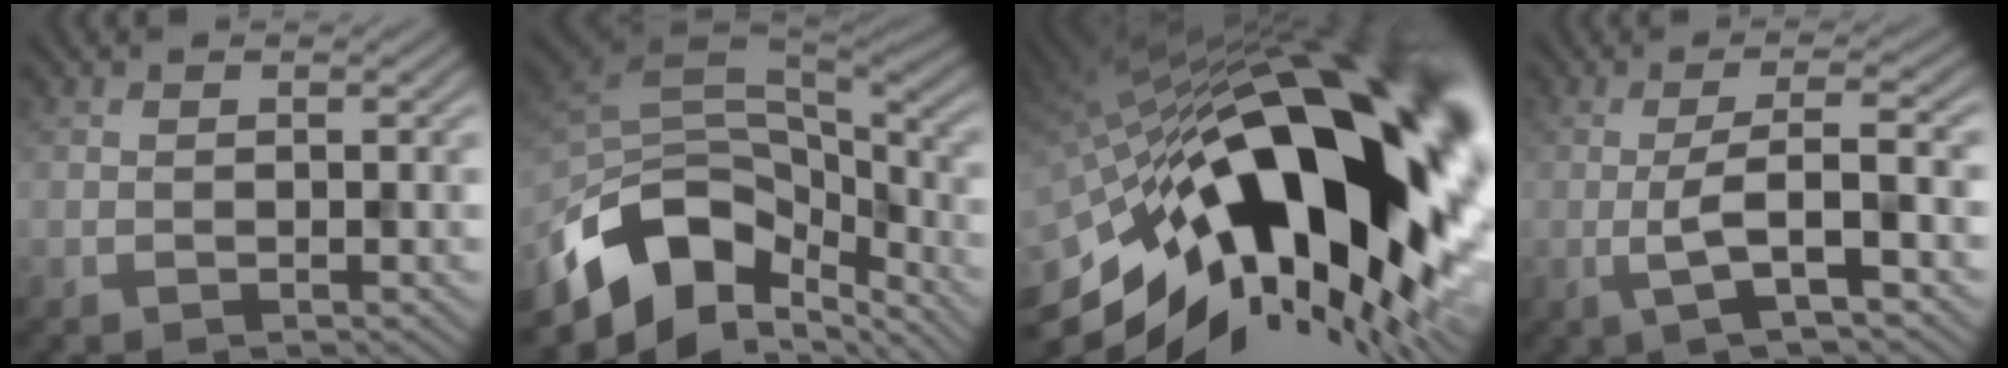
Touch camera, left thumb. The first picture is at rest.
{"total": 13.5, "force": [-6.1, 8.2, 8.7], "torque": [-0.220, -0.019, -0.099]}
{"total": 22.2, "force": [-3.5, 9.0, 20.0], "torque": [-0.334, -0.027, -0.080]}
{"total": 5.6, "force": [-1.4, 0.8, 5.4], "torque": [-0.098, 0.011, -0.036]}